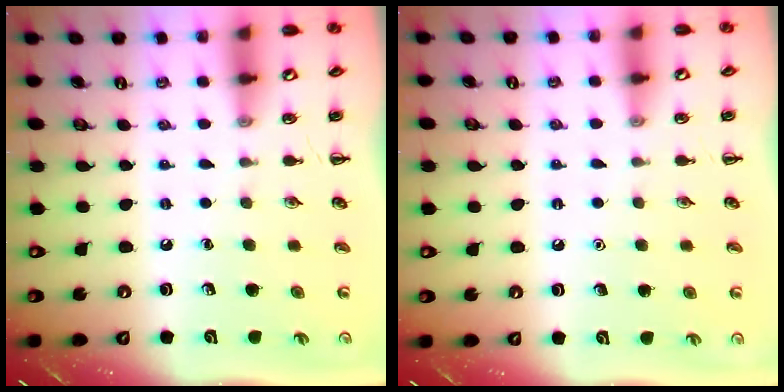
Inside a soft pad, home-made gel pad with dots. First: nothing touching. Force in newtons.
{"total": 1.5, "press": 1.5, "slide": 0.1}